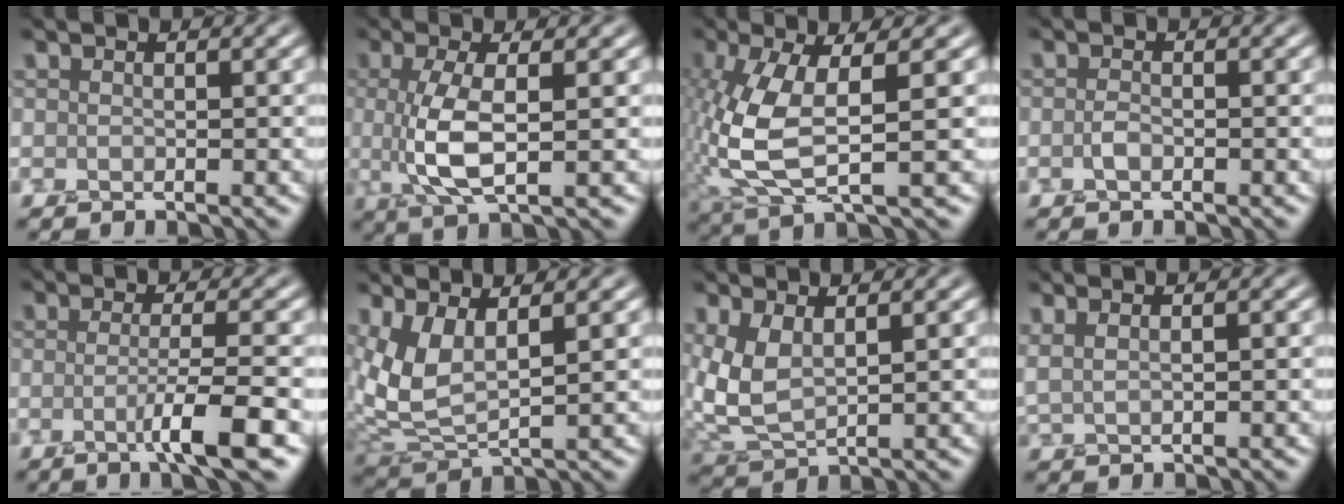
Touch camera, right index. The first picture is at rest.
{"total": 5.1, "force": [-0.1, 1.6, 4.9], "torque": [-0.105, -0.004, -0.001]}
{"total": 7.9, "force": [0.5, 2.6, 7.5], "torque": [-0.185, -0.003, 0.012]}
{"total": 1.0, "force": [-0.4, 0.4, 0.8], "torque": [-0.018, 0.001, -0.010]}
{"total": 4.4, "force": [-1.4, 0.5, 4.1], "torque": [-0.064, -0.005, -0.036]}
{"total": 5.2, "force": [1.7, 2.0, 4.5], "torque": [-0.113, -0.006, 0.038]}
{"total": 4.3, "force": [1.4, 2.1, 3.6], "torque": [-0.094, -0.005, 0.031]}
{"total": 2.8, "force": [1.8, 1.1, 1.9], "torque": [-0.022, 0.009, 0.012]}